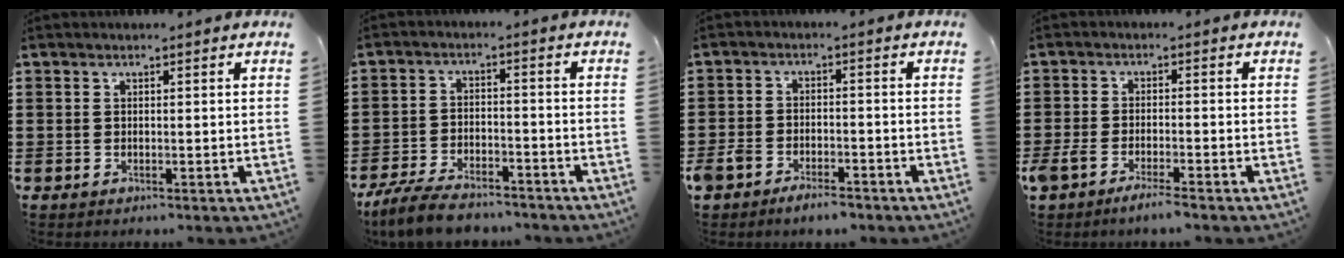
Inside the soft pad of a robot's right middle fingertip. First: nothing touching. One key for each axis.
{"total": 6.7, "fx": -6.0, "fy": 1.6, "fz": 2.6, "tx": -0.056, "ty": 0.007, "tz": -0.116}
{"total": 3.9, "fx": -3.5, "fy": 1.2, "fz": 1.1, "tx": -0.034, "ty": 0.004, "tz": -0.074}
{"total": 3.2, "fx": -2.6, "fy": 0.3, "fz": 1.8, "tx": -0.046, "ty": -0.005, "tz": -0.054}